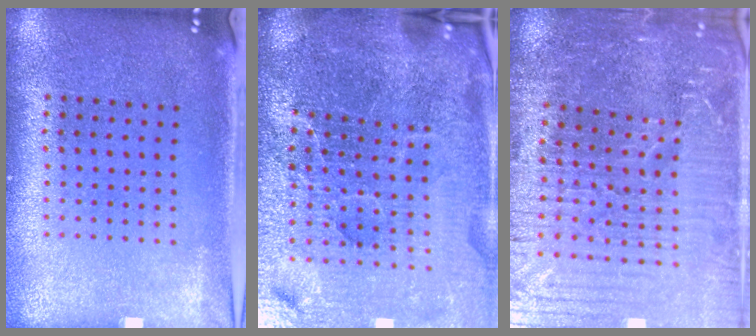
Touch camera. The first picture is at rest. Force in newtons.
{"total": 6.9, "press": 6.0, "slide": 3.4}
{"total": 5.3, "press": 4.9, "slide": 1.9}